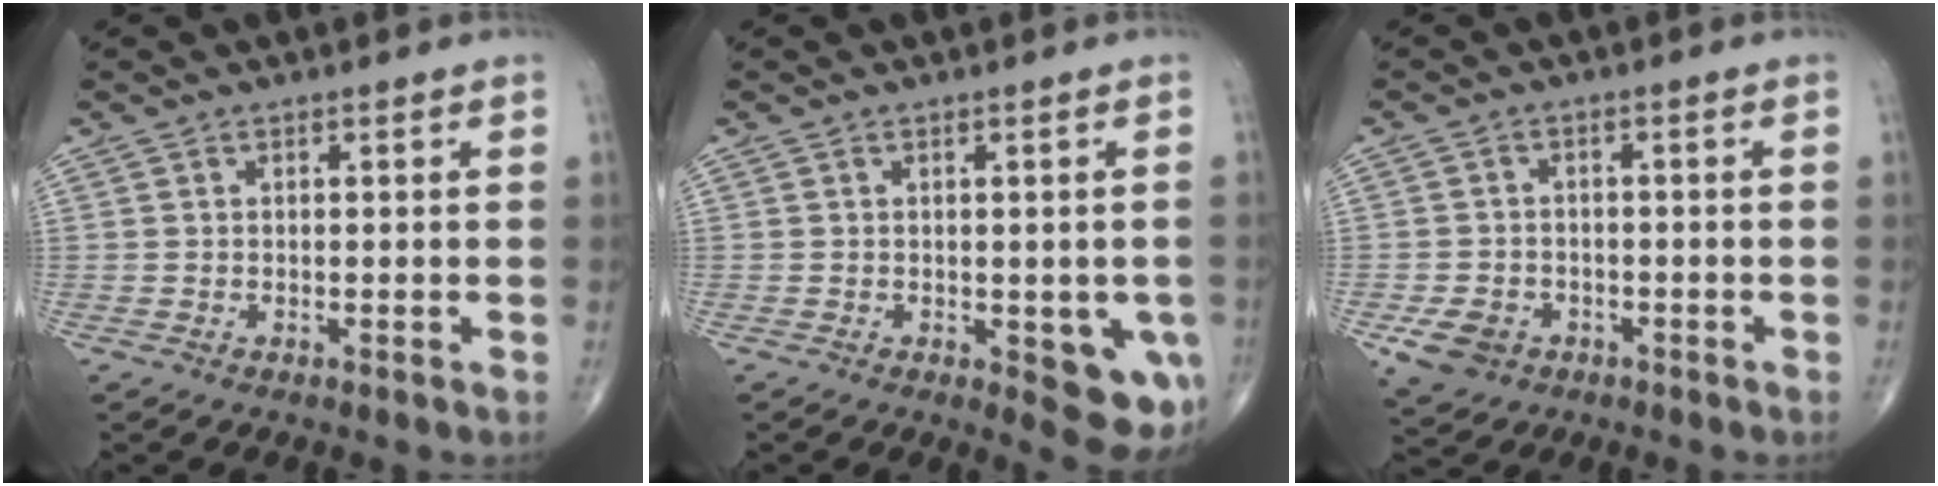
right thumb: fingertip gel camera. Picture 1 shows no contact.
{"total": 8.2, "force": [-2.3, 3.5, 7.1], "torque": [-0.053, -0.011, -0.022]}
{"total": 6.1, "force": [-2.7, 4.8, 2.7], "torque": [-0.043, 0.010, -0.039]}